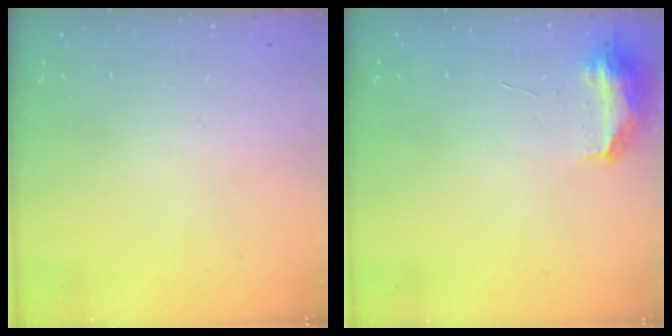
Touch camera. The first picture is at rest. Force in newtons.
{"total": 7.9, "press": 7.9, "slide": 0.2}